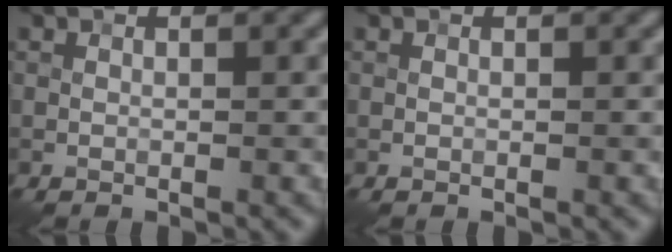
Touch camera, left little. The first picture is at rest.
{"total": 0.0}